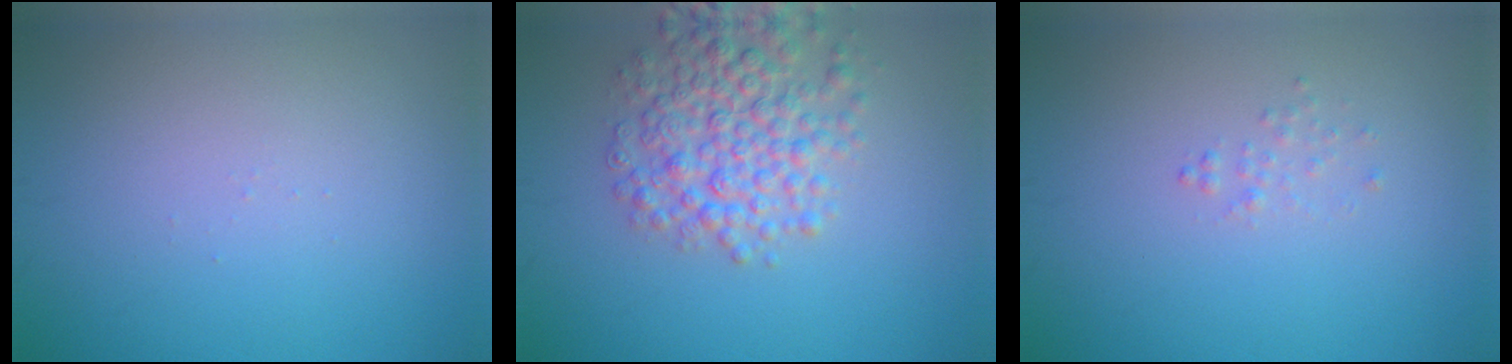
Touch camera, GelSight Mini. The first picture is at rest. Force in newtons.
{"total": 5.6, "press": 5.6, "slide": 0.2}
{"total": 0.7, "press": 0.7, "slide": 0.1}